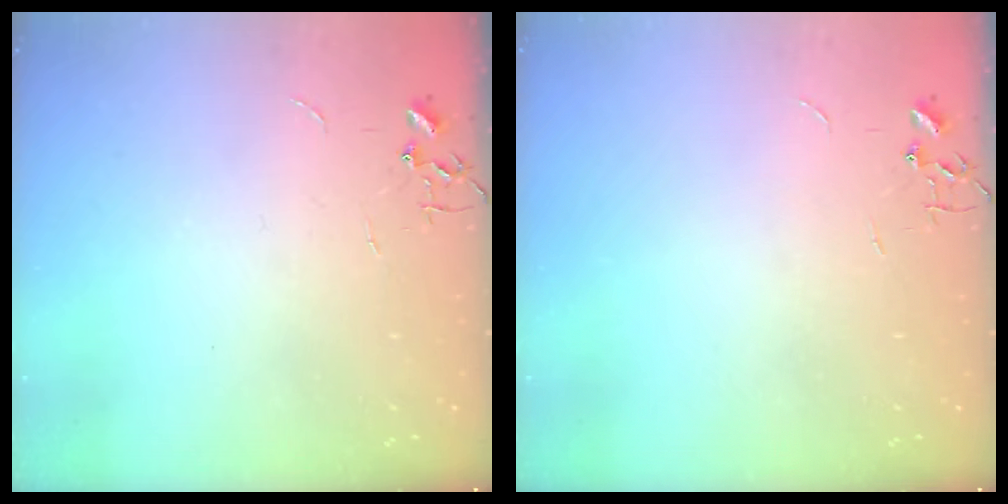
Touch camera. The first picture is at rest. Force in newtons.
{"total": 0.0}